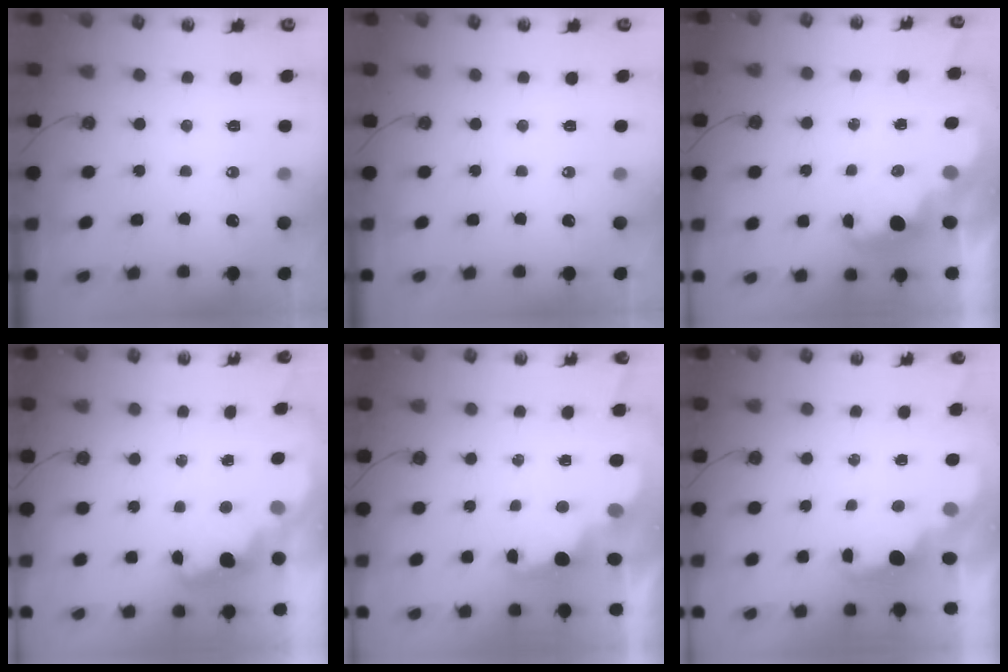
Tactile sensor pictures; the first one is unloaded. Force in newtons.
{"total": 0.0}
{"total": 2.6, "press": 2.6, "slide": 0.4}
{"total": 2.7, "press": 2.6, "slide": 0.6}
{"total": 2.7, "press": 2.6, "slide": 0.8}
{"total": 2.0, "press": 1.9, "slide": 0.8}